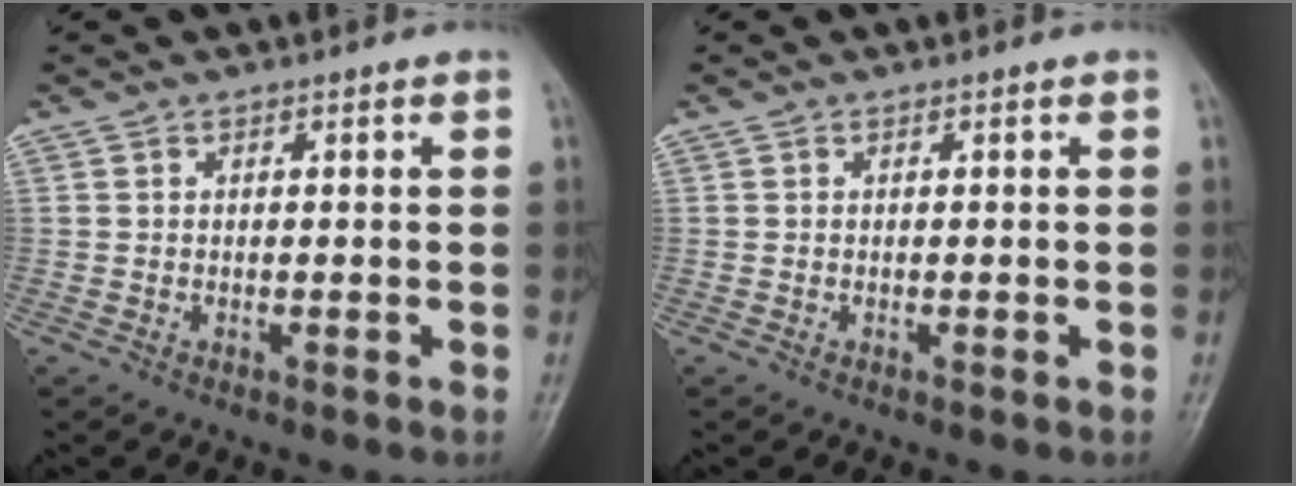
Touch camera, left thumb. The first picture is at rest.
{"total": 0.0}